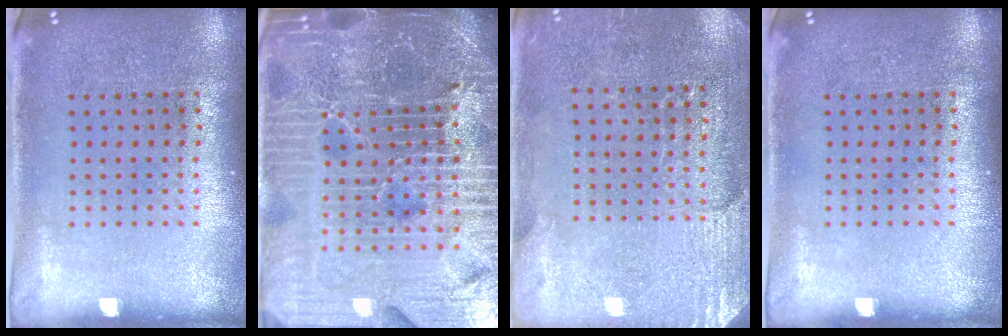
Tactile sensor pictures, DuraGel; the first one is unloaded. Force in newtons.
{"total": 7.3, "press": 6.3, "slide": 3.7}
{"total": 2.8, "press": 2.7, "slide": 0.8}
{"total": 0.0}